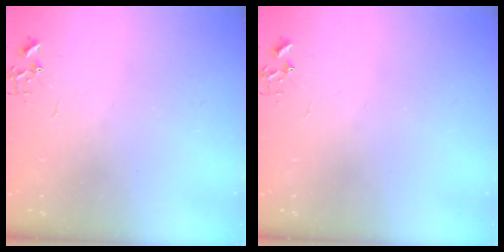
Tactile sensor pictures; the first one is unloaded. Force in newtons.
{"total": 0.0}